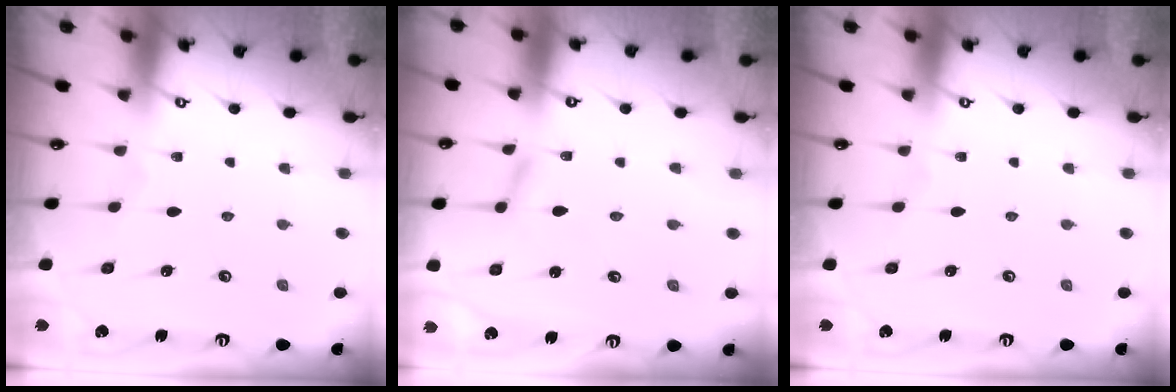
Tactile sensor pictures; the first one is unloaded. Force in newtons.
{"total": 1.7, "press": 1.7, "slide": 0.2}
{"total": 0.0}